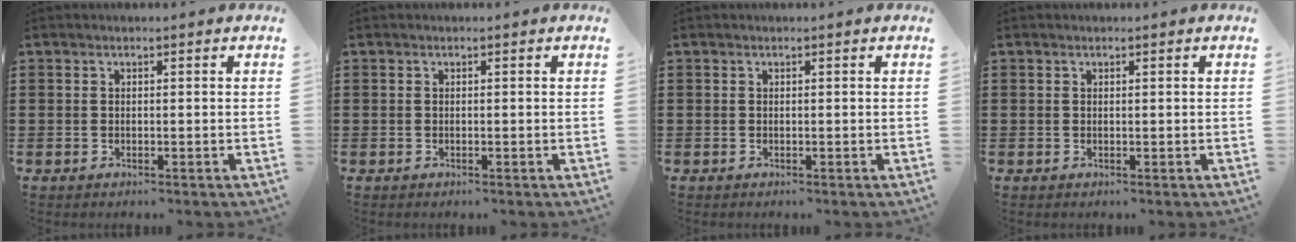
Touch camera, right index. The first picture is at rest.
{"total": 0.0}
{"total": 0.0}
{"total": 0.0}